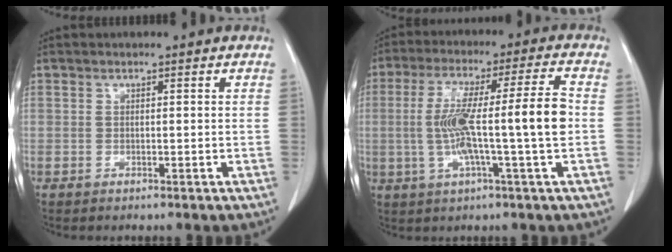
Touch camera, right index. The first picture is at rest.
{"total": 12.6, "force": [-1.0, -0.3, 12.6], "torque": [-0.231, 0.017, -0.019]}